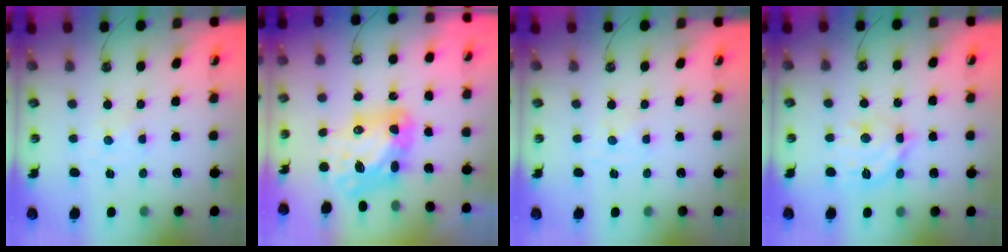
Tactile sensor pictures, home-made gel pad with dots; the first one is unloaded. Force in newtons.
{"total": 12.2, "press": 12.1, "slide": 1.6}
{"total": 0.0}
{"total": 14.5, "press": 14.4, "slide": 1.3}